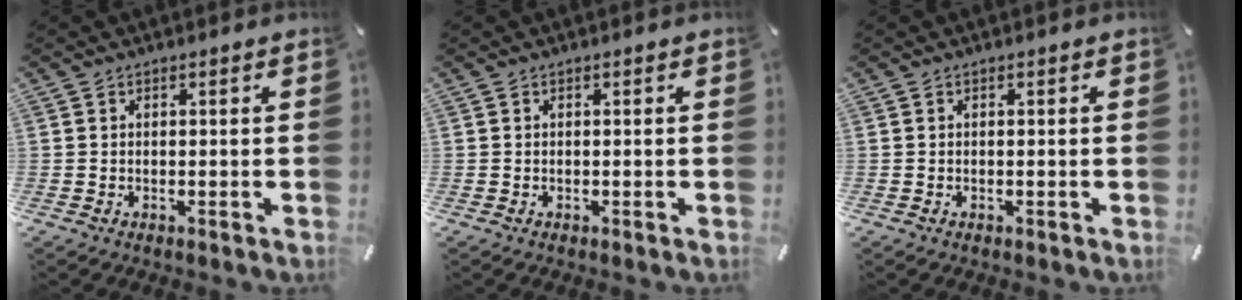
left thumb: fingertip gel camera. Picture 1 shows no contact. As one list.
[{"total": 0.0}, {"total": 0.0}]